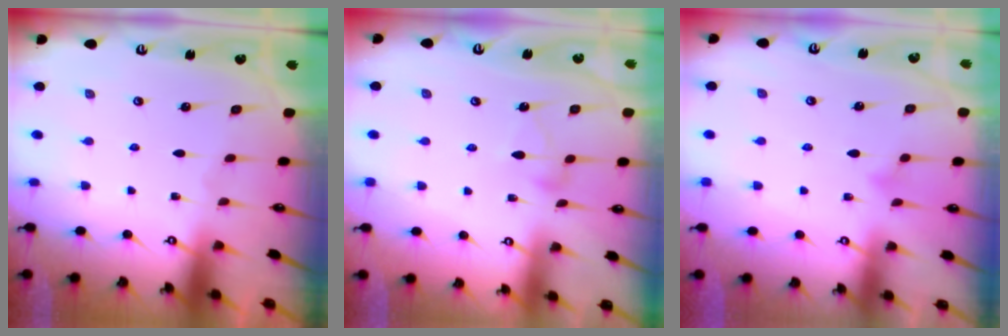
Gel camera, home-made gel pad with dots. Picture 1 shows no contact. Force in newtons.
{"total": 3.9, "press": 3.9, "slide": 0.2}
{"total": 4.7, "press": 4.7, "slide": 0.5}